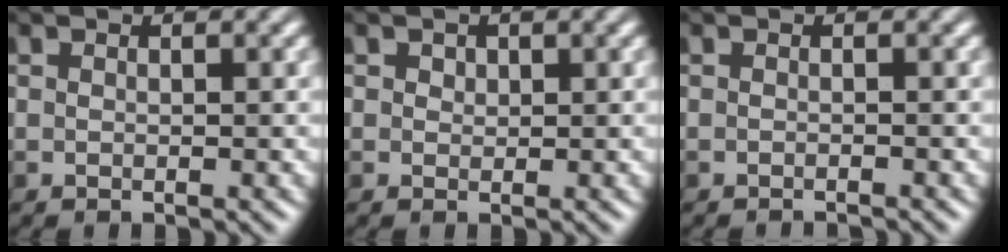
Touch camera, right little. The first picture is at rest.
{"total": 0.7, "force": [0.3, 0.5, 0.2], "torque": [-0.004, -0.002, 0.005]}
{"total": 1.1, "force": [-1.0, 0.0, 0.2], "torque": [0.001, -0.003, -0.014]}